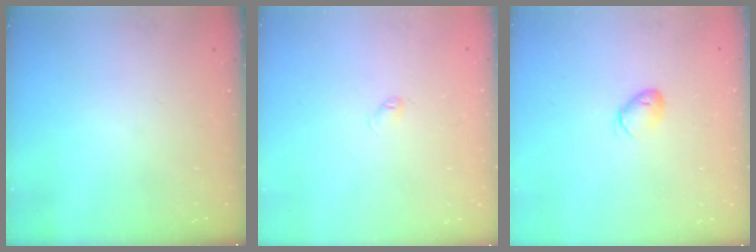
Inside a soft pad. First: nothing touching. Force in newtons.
{"total": 2.4, "press": 2.4, "slide": 0.4}
{"total": 5.7, "press": 5.6, "slide": 1.2}